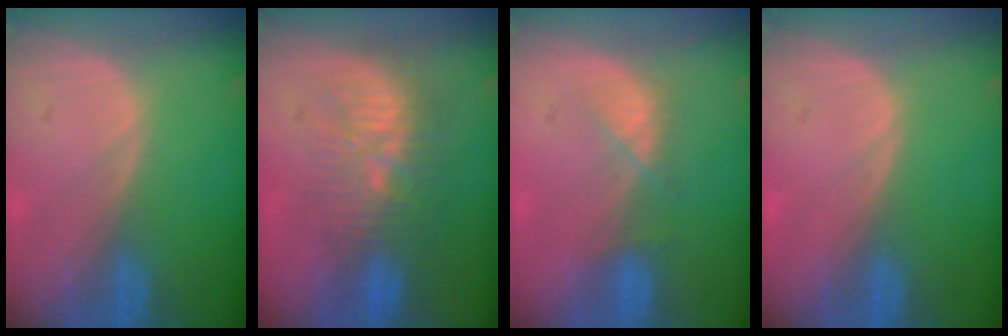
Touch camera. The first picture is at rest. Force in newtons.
{"total": 9.2, "press": 8.8, "slide": 2.6}
{"total": 2.9, "press": 2.9, "slide": 0.7}
{"total": 0.0}